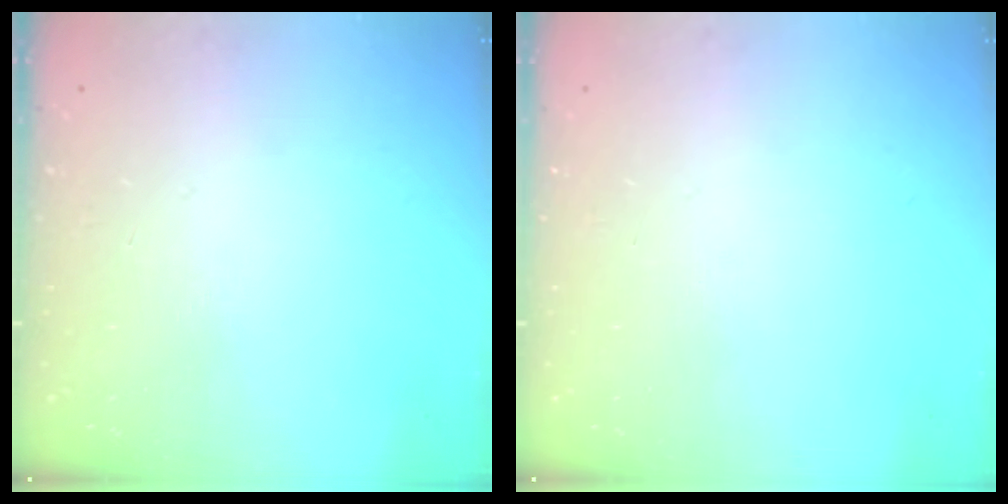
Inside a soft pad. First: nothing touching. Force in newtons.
{"total": 0.0}